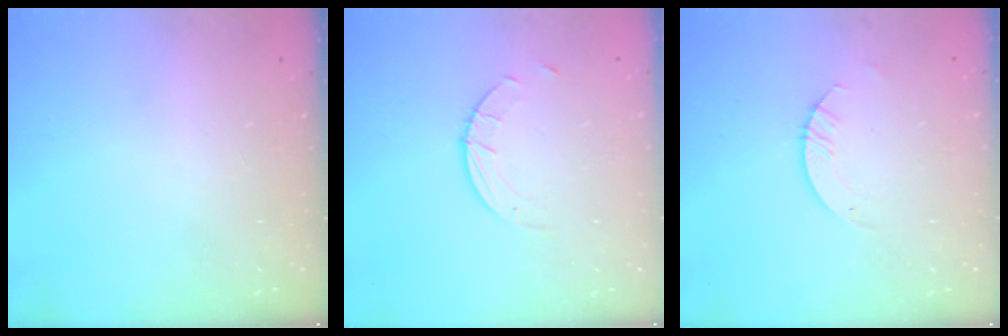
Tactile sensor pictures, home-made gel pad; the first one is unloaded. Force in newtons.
{"total": 2.7, "press": 2.7, "slide": 0.3}
{"total": 2.8, "press": 2.8, "slide": 0.2}